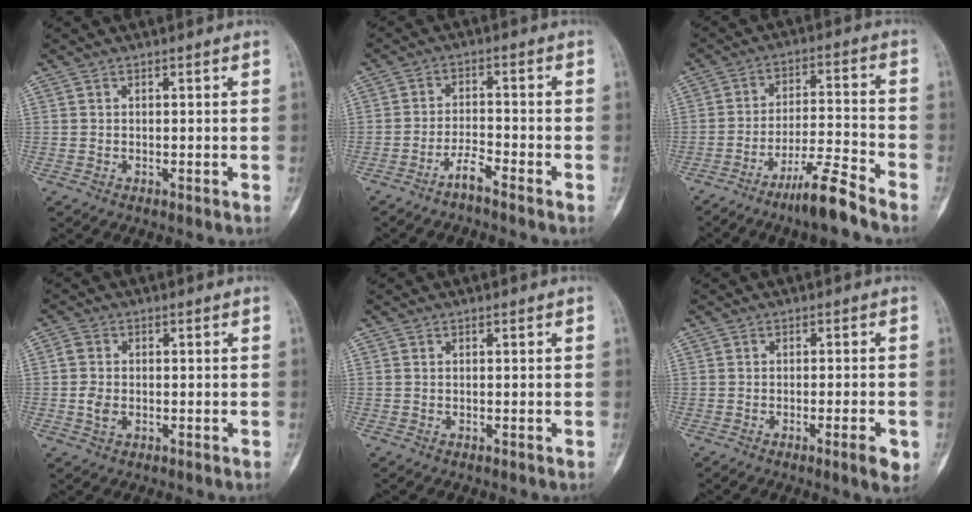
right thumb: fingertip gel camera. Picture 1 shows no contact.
{"total": 3.5, "force": [-3.0, 0.2, 1.9], "torque": [-0.041, 0.021, -0.060]}
{"total": 9.6, "force": [-7.4, 0.2, 6.1], "torque": [-0.114, 0.052, -0.134]}
{"total": 3.4, "force": [-0.5, 2.5, 2.2], "torque": [-0.047, 0.007, -0.013]}
{"total": 0.0}
{"total": 4.3, "force": [-1.8, 0.6, 3.9], "torque": [-0.057, 0.000, -0.025]}